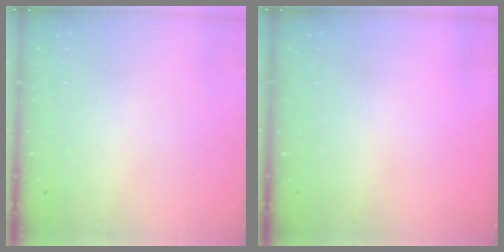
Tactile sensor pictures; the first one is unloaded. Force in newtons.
{"total": 0.0}